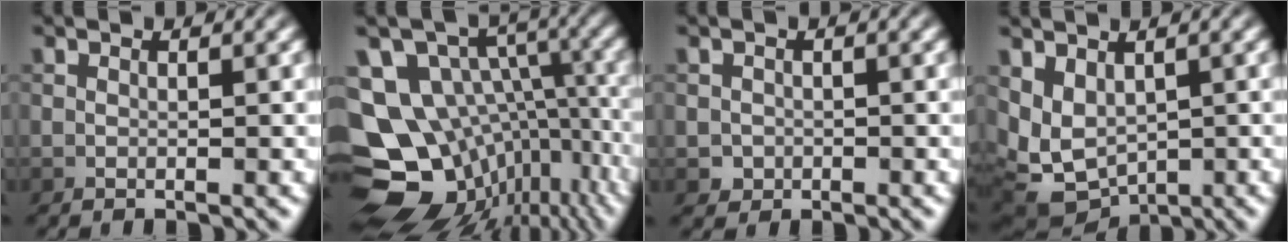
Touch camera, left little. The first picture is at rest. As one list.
[{"total": 14.6, "force": [-5.8, 11.2, 7.3], "torque": [-0.152, -0.001, -0.069]}, {"total": 1.3, "force": [-0.3, 1.3, 0.0], "torque": [0.007, -0.005, -0.009]}, {"total": 5.4, "force": [-0.2, 4.1, 3.5], "torque": [-0.071, -0.019, 0.016]}]